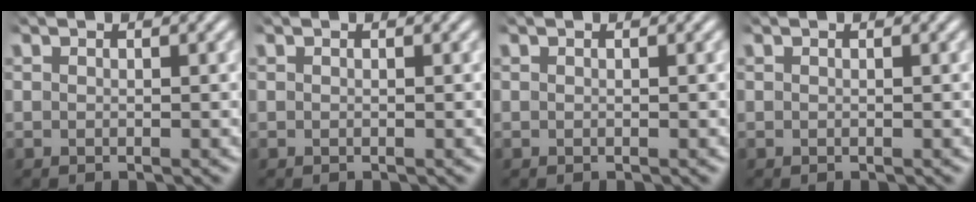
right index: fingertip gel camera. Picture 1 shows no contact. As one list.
[{"total": 0.0}, {"total": 0.0}, {"total": 0.0}]